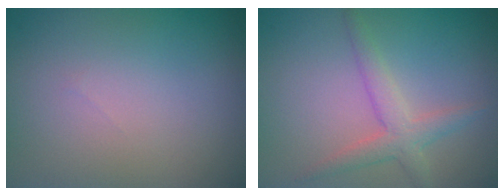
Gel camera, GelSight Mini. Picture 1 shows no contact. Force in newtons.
{"total": 2.8, "press": 2.7, "slide": 0.3}